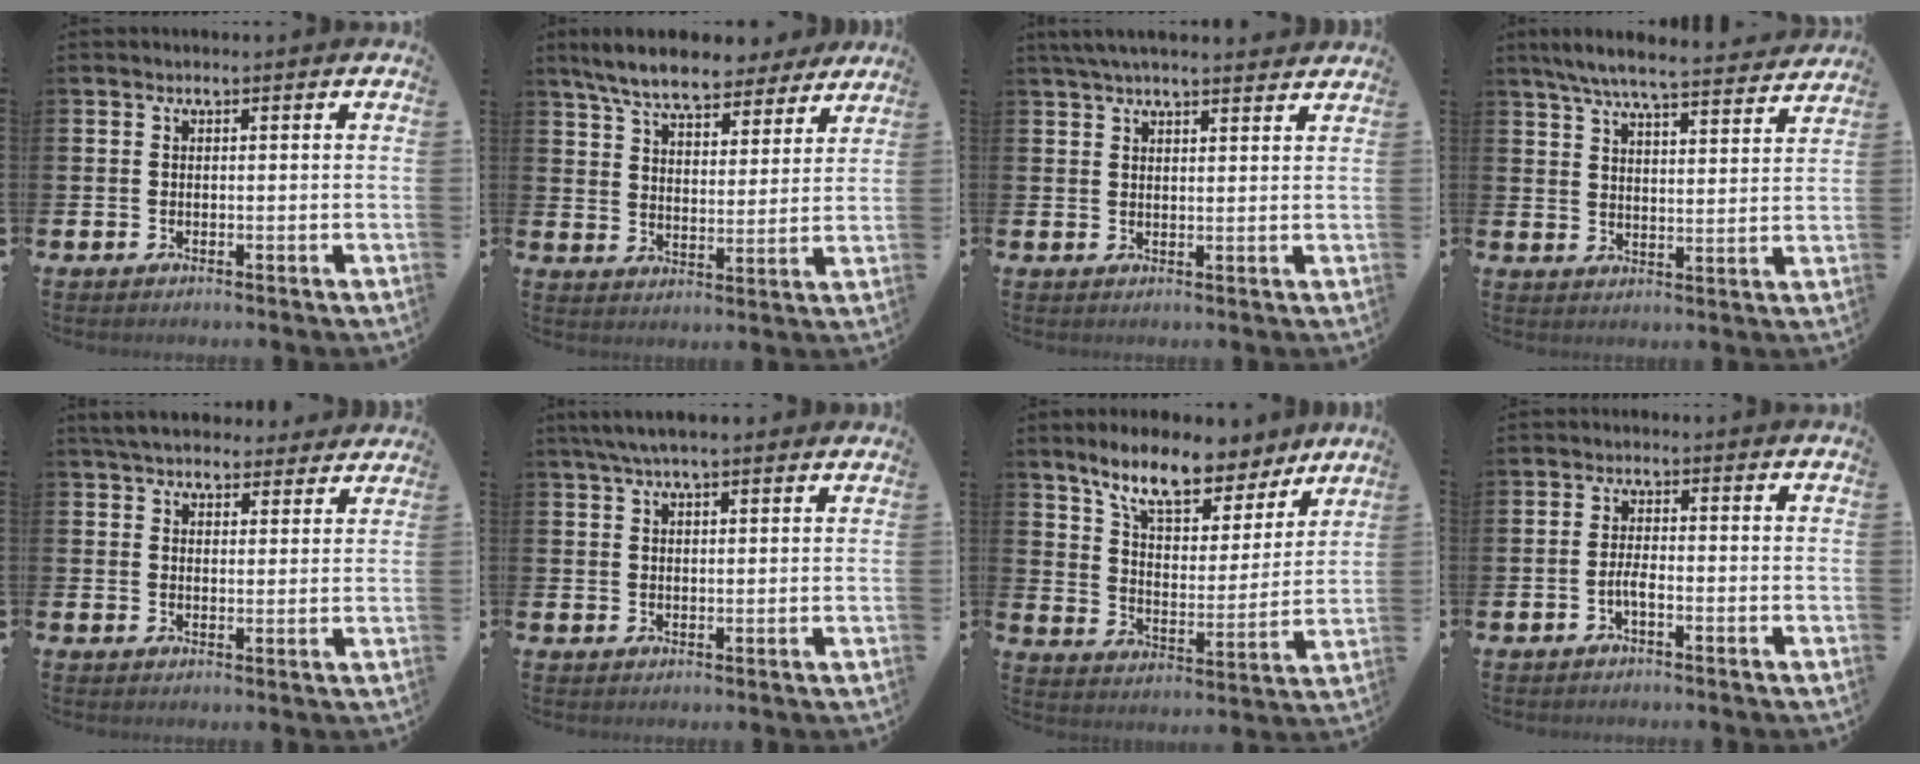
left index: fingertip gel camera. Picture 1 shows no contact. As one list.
[{"total": 8.4, "force": [7.7, 1.8, 2.8], "torque": [-0.078, -0.038, 0.137]}, {"total": 3.9, "force": [3.6, 0.3, 1.4], "torque": [-0.043, -0.003, 0.069]}, {"total": 7.1, "force": [6.6, 0.5, 2.6], "torque": [-0.069, -0.039, 0.115]}, {"total": 5.4, "force": [5.1, 1.4, 0.9], "torque": [-0.027, -0.024, 0.093]}, {"total": 4.7, "force": [3.7, 1.1, 2.6], "torque": [-0.057, 0.001, 0.069]}, {"total": 10.8, "force": [9.0, 3.7, 4.6], "torque": [-0.104, -0.056, 0.156]}, {"total": 1.8, "force": [-0.9, 0.4, 1.5], "torque": [-0.031, 0.003, -0.017]}]